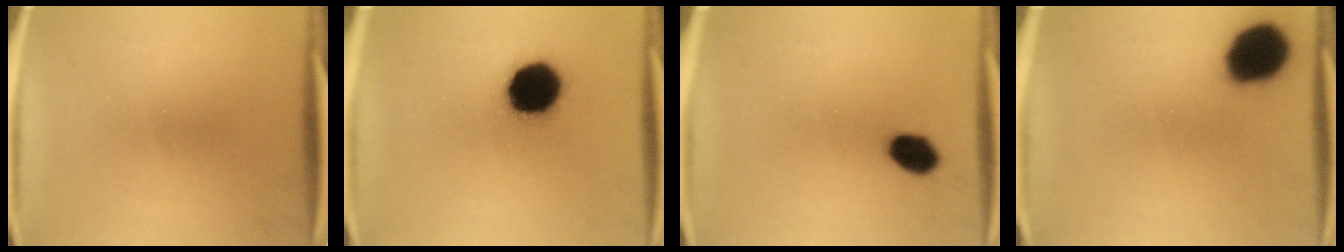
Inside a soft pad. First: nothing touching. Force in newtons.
{"total": 17.0}
{"total": 5.9}
{"total": 14.2}